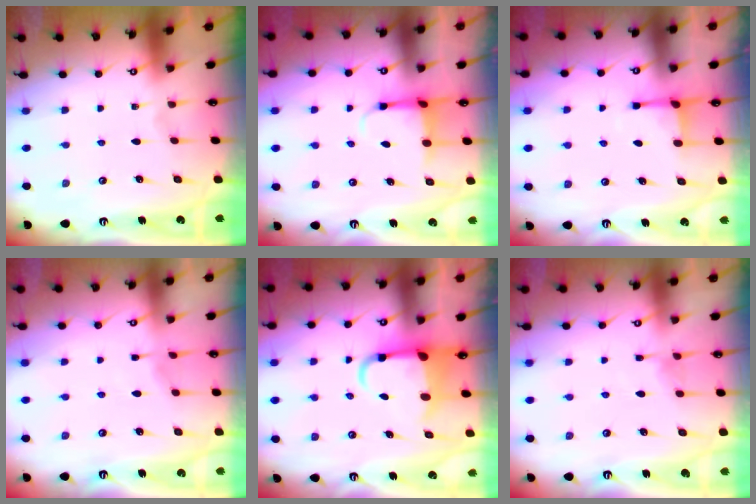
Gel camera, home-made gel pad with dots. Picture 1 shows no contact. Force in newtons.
{"total": 3.8, "press": 3.5, "slide": 1.3}
{"total": 2.2, "press": 2.1, "slide": 0.7}
{"total": 2.1, "press": 2.1, "slide": 0.4}
{"total": 5.4, "press": 5.2, "slide": 1.3}
{"total": 4.8, "press": 4.8, "slide": 0.5}